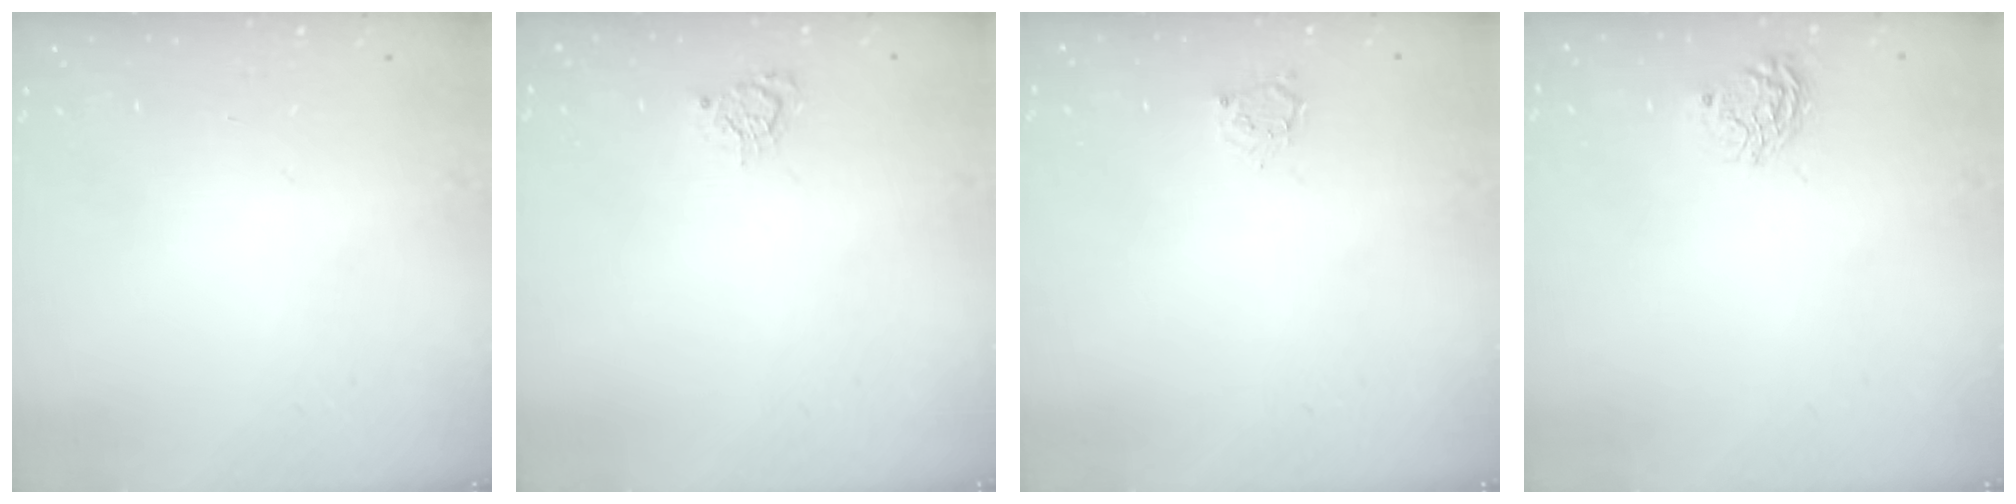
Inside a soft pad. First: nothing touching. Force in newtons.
{"total": 3.3, "press": 3.3, "slide": 0.4}
{"total": 3.1, "press": 3.0, "slide": 0.5}
{"total": 7.1, "press": 7.1, "slide": 0.2}